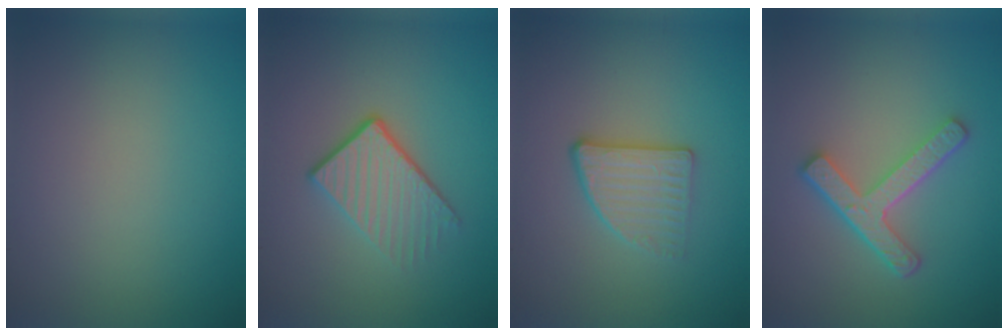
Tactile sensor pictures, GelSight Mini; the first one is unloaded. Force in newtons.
{"total": 3.9, "press": 2.8, "slide": 2.8}
{"total": 2.9, "press": 2.5, "slide": 1.4}
{"total": 4.4, "press": 3.3, "slide": 2.9}